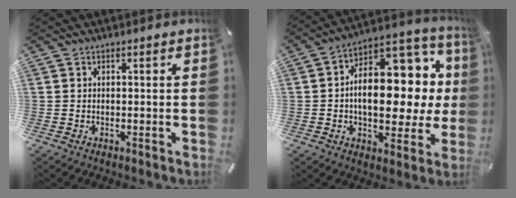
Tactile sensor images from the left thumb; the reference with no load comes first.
{"total": 18.5, "force": [1.6, 11.6, 14.2], "torque": [-0.190, -0.019, 0.034]}